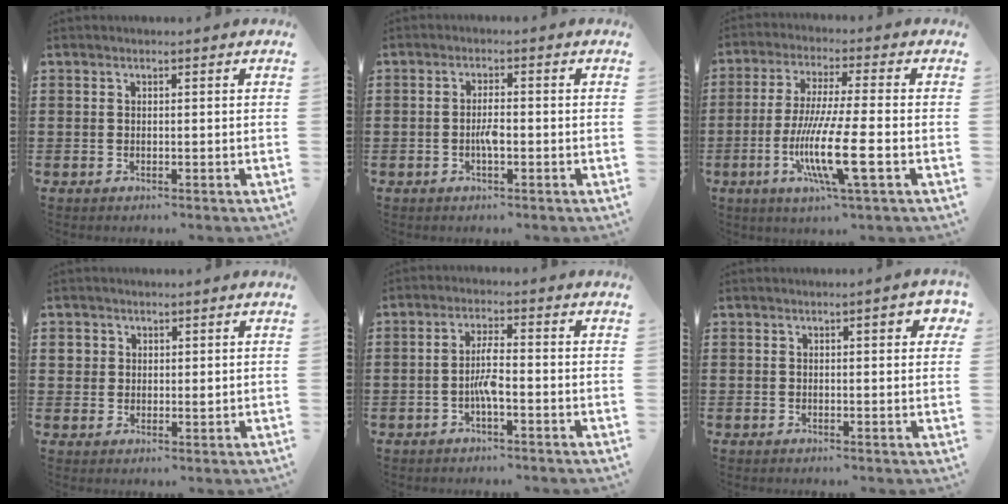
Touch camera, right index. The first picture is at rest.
{"total": 2.6, "force": [-0.7, 0.7, 2.4], "torque": [-0.052, 0.001, -0.016]}
{"total": 12.2, "force": [-3.8, 1.2, 11.5], "torque": [-0.240, -0.020, -0.077]}
{"total": 2.2, "force": [1.1, 1.8, 0.7], "torque": [-0.021, 0.009, 0.020]}
{"total": 4.2, "force": [-1.3, 0.8, 3.9], "torque": [-0.084, 0.000, -0.029]}
{"total": 2.4, "force": [0.7, 0.6, 2.2], "torque": [-0.028, 0.000, 0.007]}